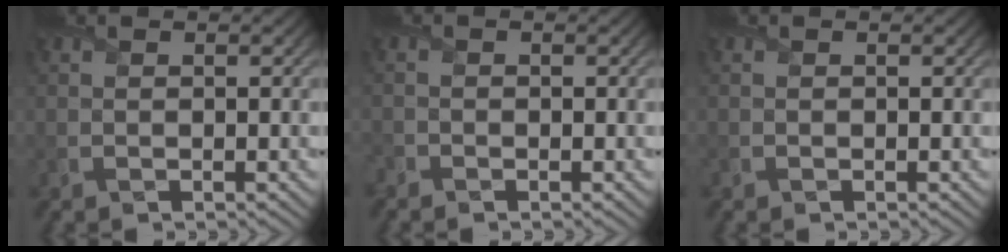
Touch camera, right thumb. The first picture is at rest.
{"total": 1.0, "force": [-0.9, 0.3, 0.1], "torque": [-0.004, -0.004, -0.024]}
{"total": 0.0}